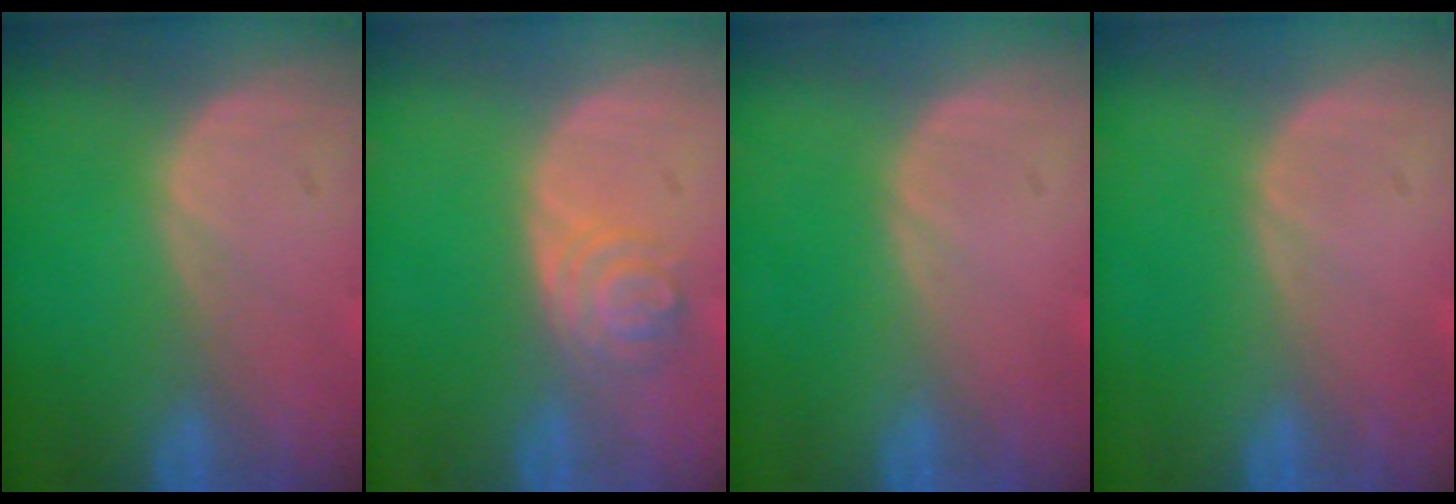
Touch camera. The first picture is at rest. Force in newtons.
{"total": 3.9, "press": 3.7, "slide": 1.1}
{"total": 0.0}
{"total": 0.0}